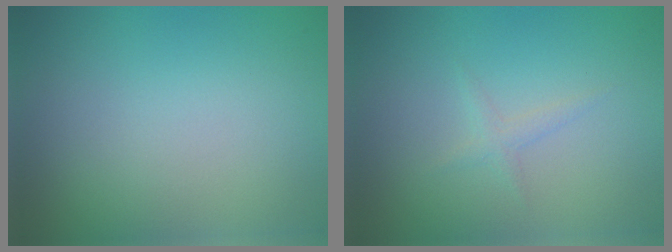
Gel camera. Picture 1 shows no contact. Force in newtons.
{"total": 0.5, "press": 0.5, "slide": 0.0}